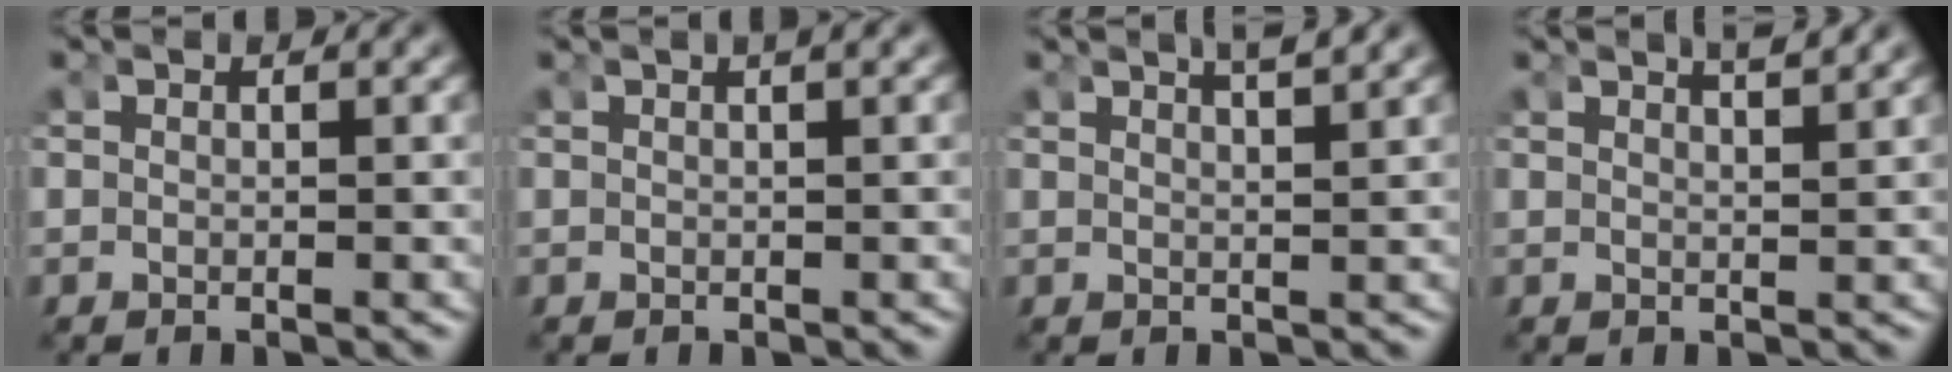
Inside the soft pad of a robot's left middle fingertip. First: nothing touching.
{"total": 0.8, "force": [0.5, -0.4, 0.5], "torque": [-0.001, 0.006, 0.009]}
{"total": 3.1, "force": [2.6, -0.4, 1.8], "torque": [-0.023, -0.001, 0.048]}
{"total": 2.5, "force": [2.1, -0.7, 1.1], "torque": [-0.014, -0.006, 0.042]}